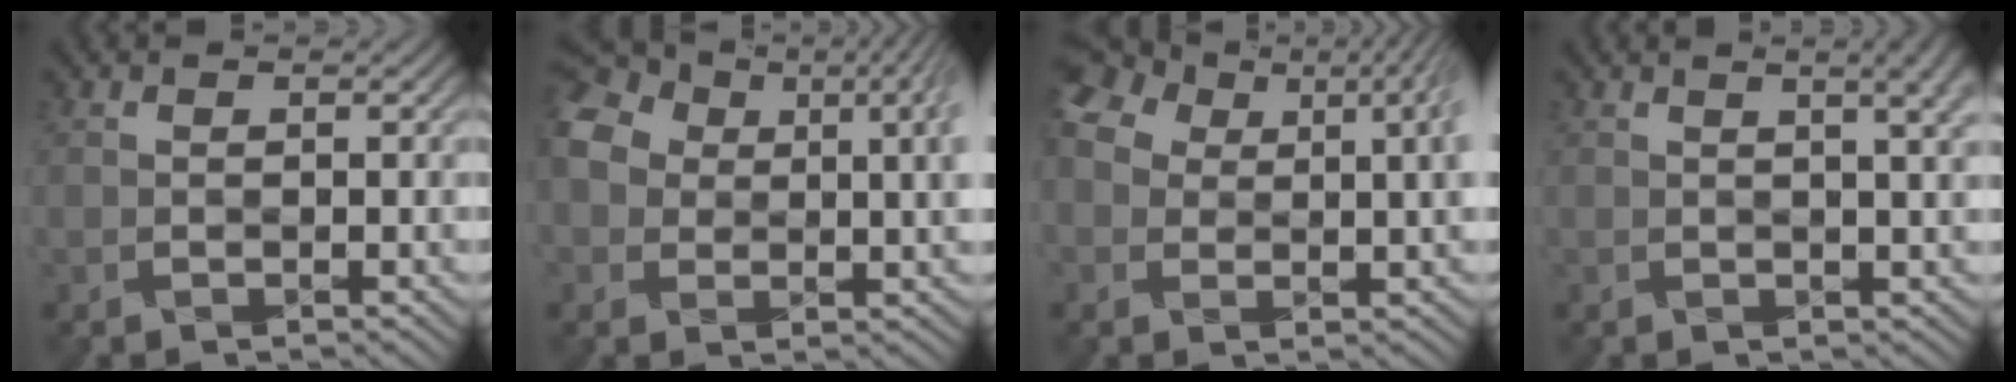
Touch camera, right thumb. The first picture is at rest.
{"total": 12.3, "force": [2.5, 8.7, 8.4], "torque": [-0.169, -0.010, 0.057]}
{"total": 11.1, "force": [2.9, 7.3, 7.8], "torque": [-0.154, 0.003, 0.062]}
{"total": 7.0, "force": [2.8, 2.1, 6.1], "torque": [-0.053, 0.024, 0.021]}